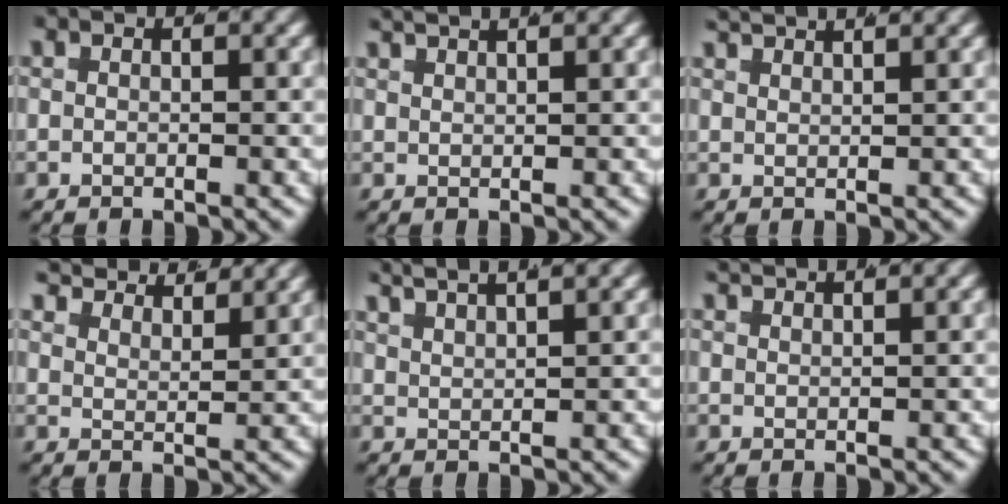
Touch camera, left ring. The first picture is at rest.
{"total": 2.6, "force": [2.5, 0.2, 0.8], "torque": [-0.010, 0.009, 0.041]}
{"total": 2.6, "force": [2.5, 0.1, 0.6], "torque": [-0.010, 0.006, 0.043]}
{"total": 5.0, "force": [4.5, 1.4, 1.8], "torque": [-0.028, 0.005, 0.069]}
{"total": 4.6, "force": [3.9, 1.5, 2.0], "torque": [-0.039, 0.013, 0.060]}
{"total": 2.2, "force": [2.2, 0.0, 0.4], "torque": [-0.006, 0.006, 0.038]}